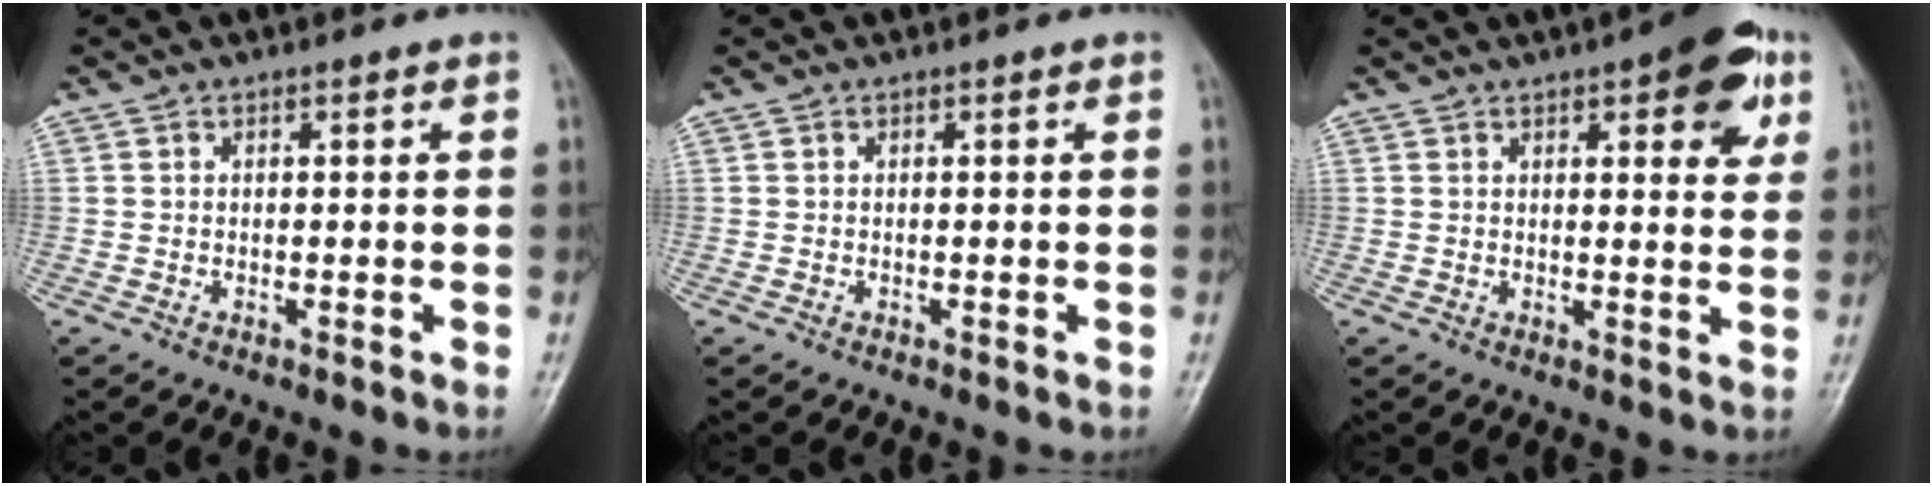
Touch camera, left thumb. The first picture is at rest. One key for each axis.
{"total": 0.0}
{"total": 9.8, "fx": 4.7, "fy": 3.6, "fz": 7.8, "tx": -0.070, "ty": -0.011, "tz": 0.050}